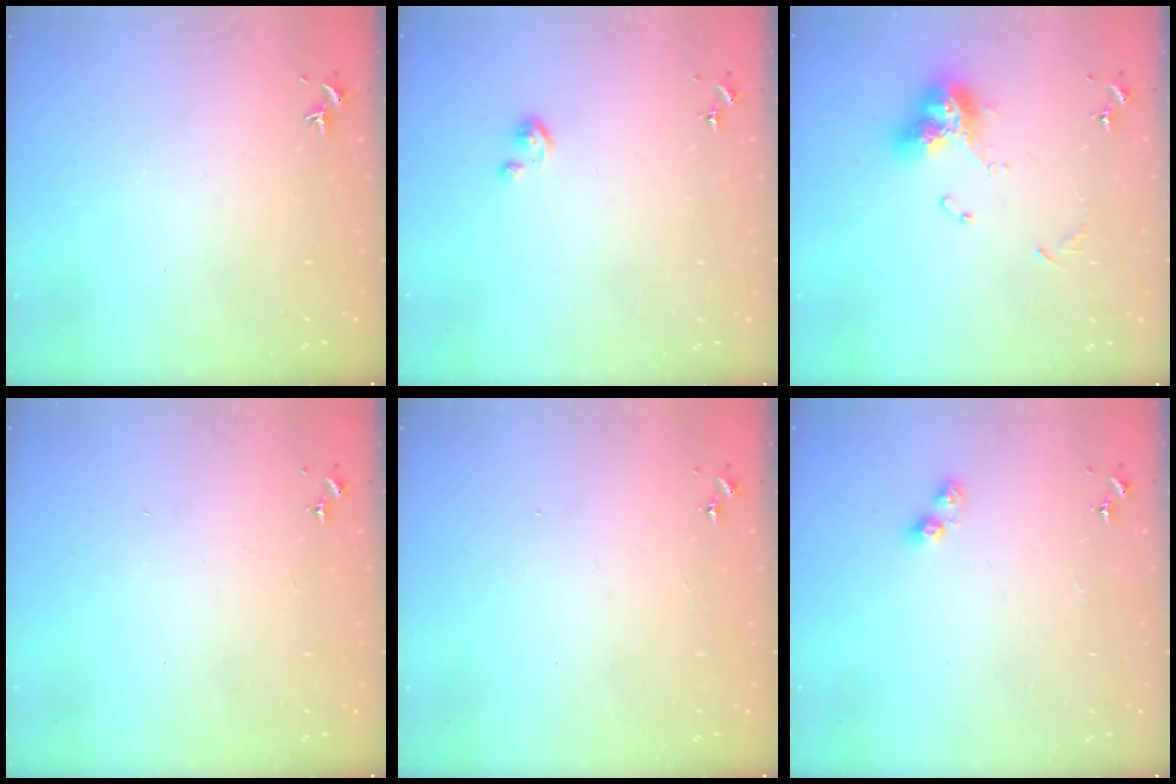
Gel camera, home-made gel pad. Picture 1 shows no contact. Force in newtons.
{"total": 2.5, "press": 2.5, "slide": 0.3}
{"total": 12.3, "press": 12.2, "slide": 1.5}
{"total": 0.0}
{"total": 0.0}
{"total": 5.3, "press": 5.2, "slide": 0.8}